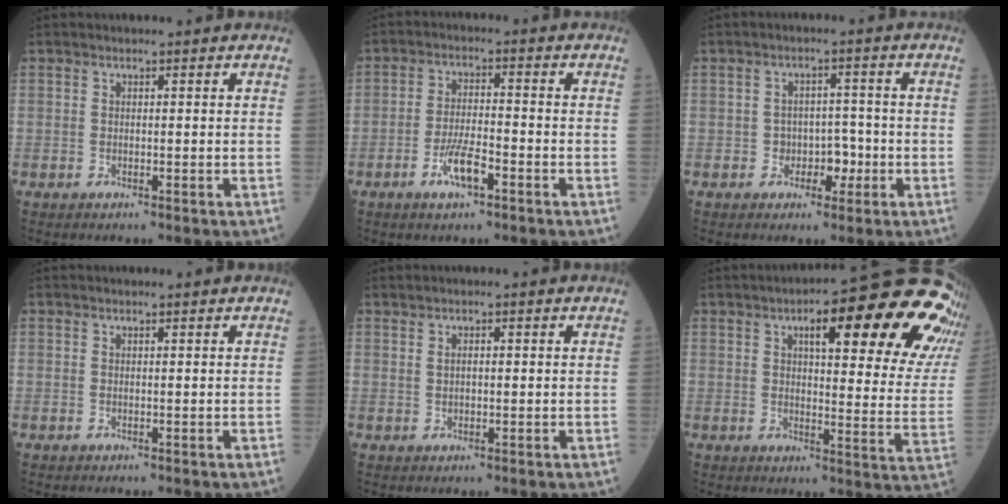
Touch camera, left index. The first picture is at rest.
{"total": 5.3, "force": [-2.9, 1.1, 4.2], "torque": [-0.086, -0.003, -0.055]}
{"total": 3.6, "force": [-1.4, 2.7, 1.9], "torque": [-0.017, 0.012, -0.022]}
{"total": 0.0}
{"total": 1.3, "force": [0.4, 0.7, 1.0], "torque": [-0.022, 0.009, 0.011]}
{"total": 23.9, "force": [14.3, 5.0, 18.5], "torque": [-0.198, 0.014, 0.165]}